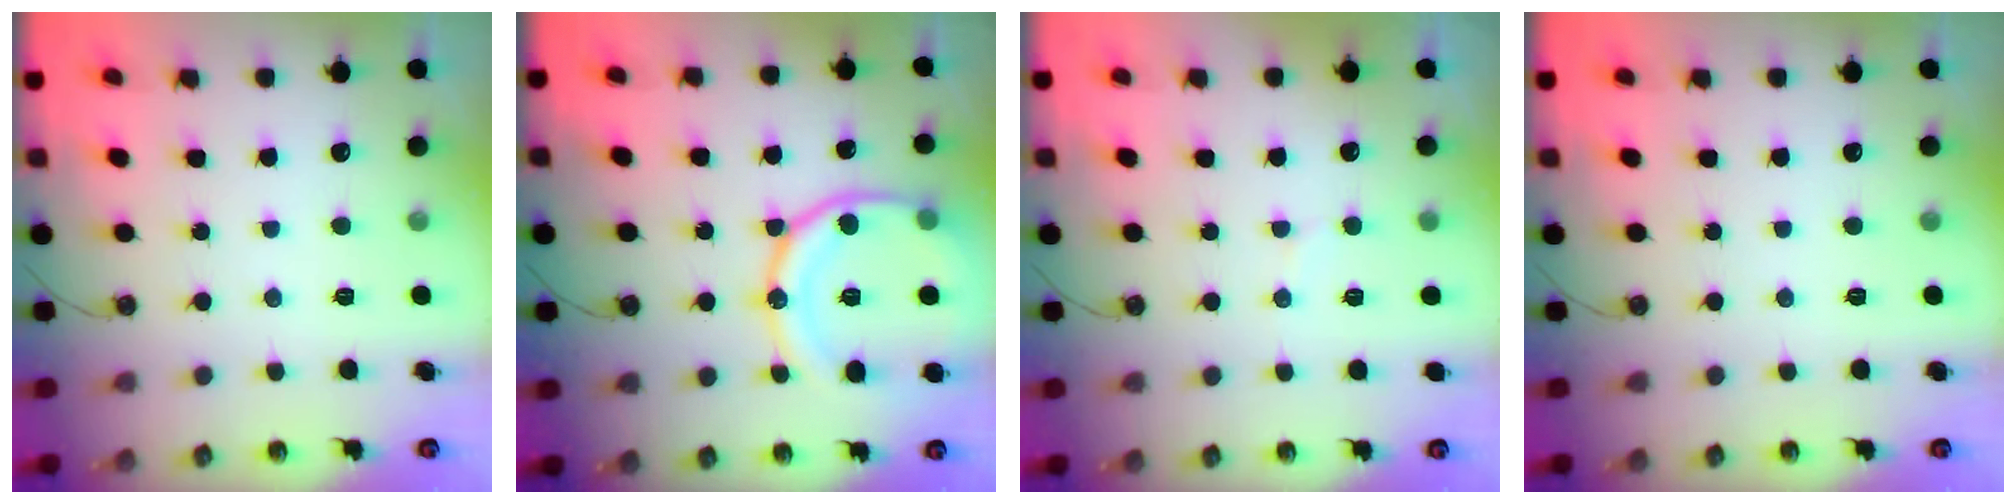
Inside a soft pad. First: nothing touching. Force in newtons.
{"total": 18.5, "press": 18.4, "slide": 1.9}
{"total": 4.0, "press": 3.9, "slide": 1.0}
{"total": 0.0}